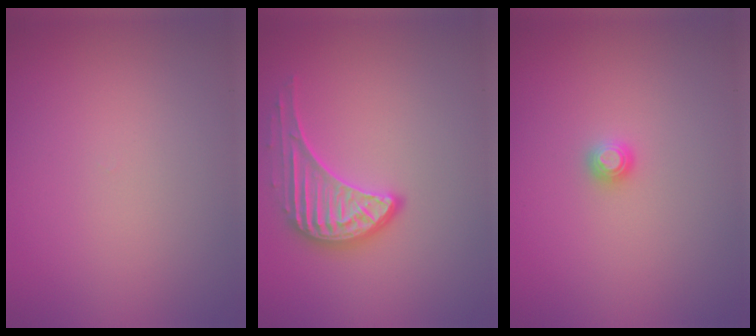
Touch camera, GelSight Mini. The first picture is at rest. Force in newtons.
{"total": 3.5, "press": 3.0, "slide": 1.8}
{"total": 1.0, "press": 1.0, "slide": 0.1}